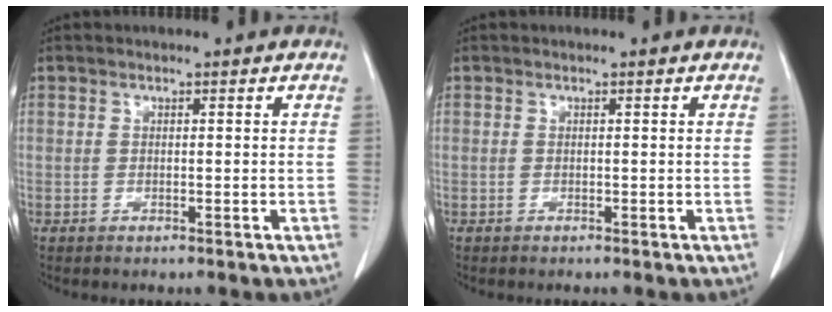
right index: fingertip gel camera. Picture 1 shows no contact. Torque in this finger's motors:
{"motor_torque": [-0.24, 0.07, -0.05, -0.01]}